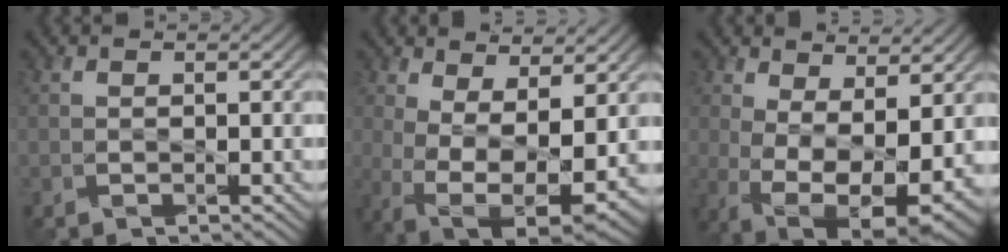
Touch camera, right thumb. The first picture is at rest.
{"total": 11.3, "force": [-0.4, 5.6, 9.8], "torque": [-0.196, -0.032, 0.019]}
{"total": 12.3, "force": [-0.9, 6.2, 10.6], "torque": [-0.200, -0.034, 0.014]}